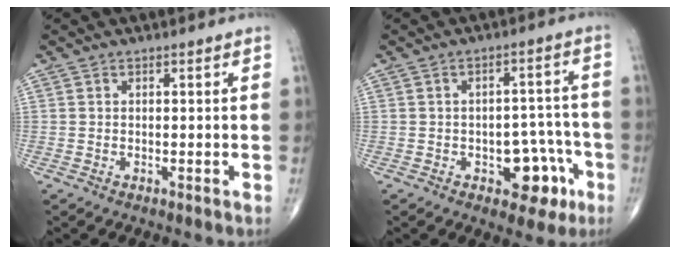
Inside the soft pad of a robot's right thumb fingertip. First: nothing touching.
{"total": 9.0, "force": [-3.8, 5.3, 6.1], "torque": [-0.038, 0.039, -0.042]}